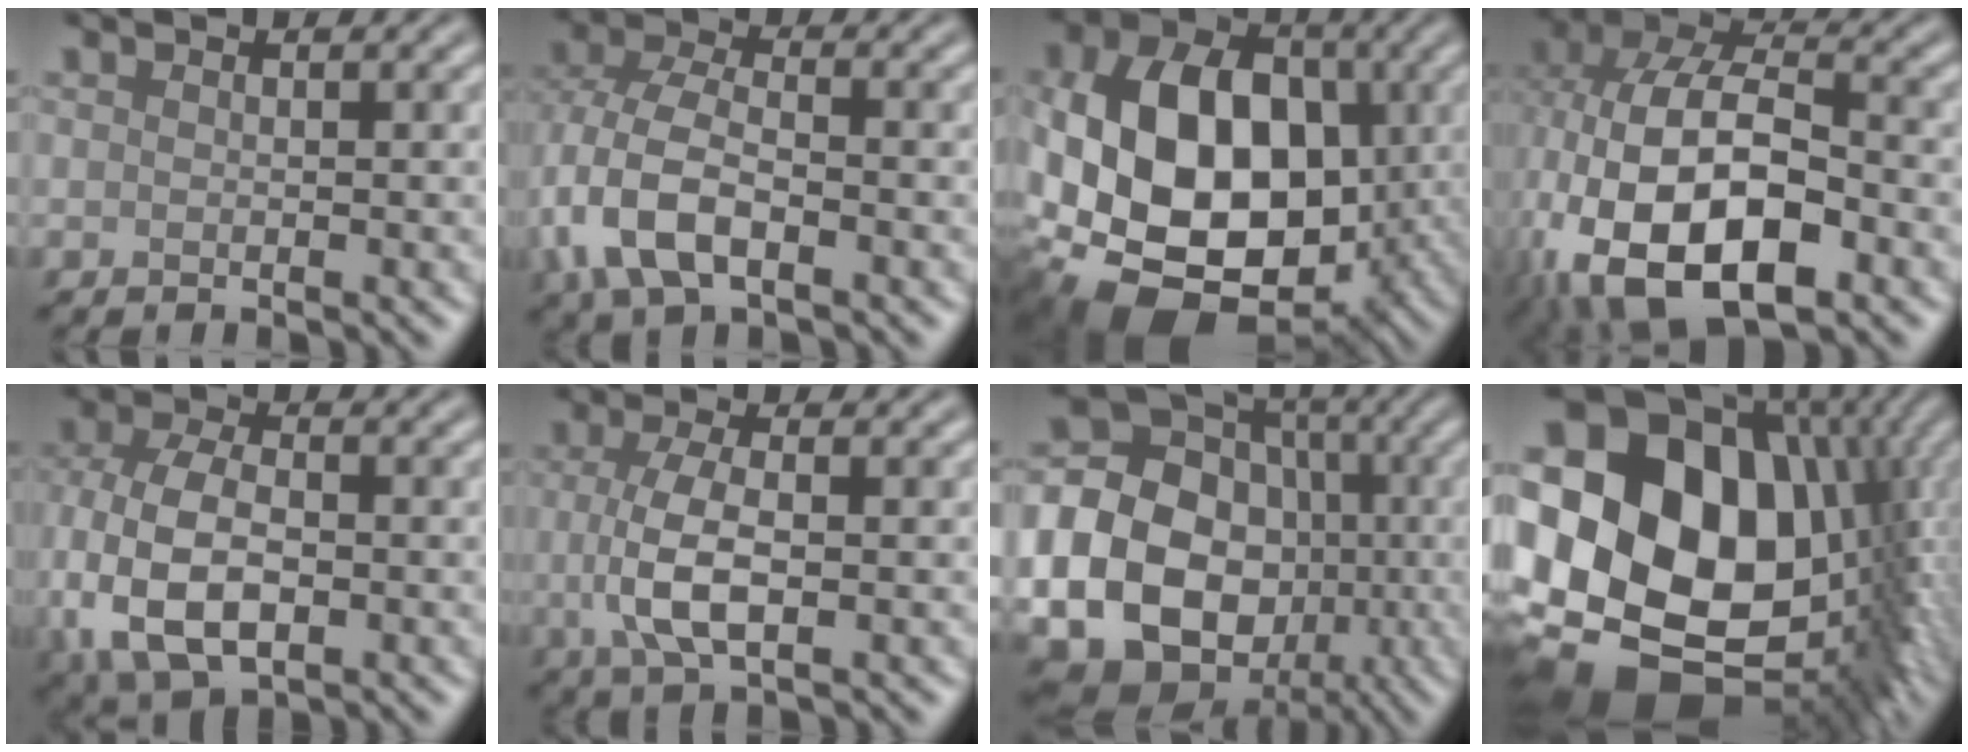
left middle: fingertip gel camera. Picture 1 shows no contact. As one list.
[{"total": 7.0, "force": [-2.3, 4.0, 5.3], "torque": [-0.126, 0.000, -0.054]}, {"total": 14.7, "force": [-1.1, 10.2, 10.4], "torque": [-0.184, -0.007, -0.026]}, {"total": 16.8, "force": [-4.7, 9.9, 12.7], "torque": [-0.255, -0.017, -0.072]}, {"total": 9.1, "force": [-2.1, 5.5, 6.9], "torque": [-0.162, -0.011, -0.046]}, {"total": 4.9, "force": [-0.2, 2.0, 4.5], "torque": [-0.104, -0.002, -0.007]}, {"total": 25.8, "force": [-5.1, 23.2, 10.1], "torque": [-0.226, -0.020, -0.136]}, {"total": 22.2, "force": [-0.4, 17.5, 13.6], "torque": [-0.254, -0.032, 0.012]}]